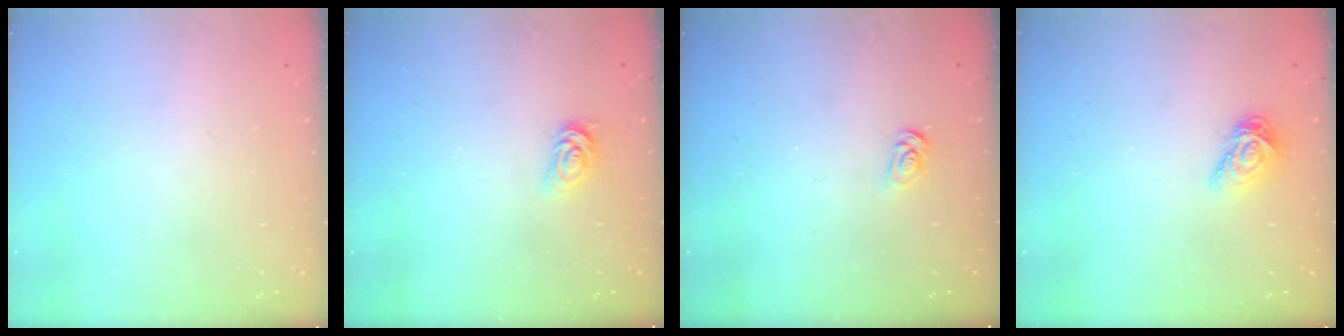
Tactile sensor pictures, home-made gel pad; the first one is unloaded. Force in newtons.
{"total": 2.5, "press": 2.5, "slide": 0.4}
{"total": 2.6, "press": 2.6, "slide": 0.3}
{"total": 7.3, "press": 7.2, "slide": 0.6}